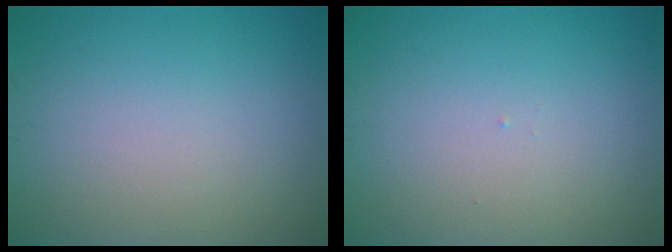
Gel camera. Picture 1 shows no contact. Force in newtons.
{"total": 0.0}